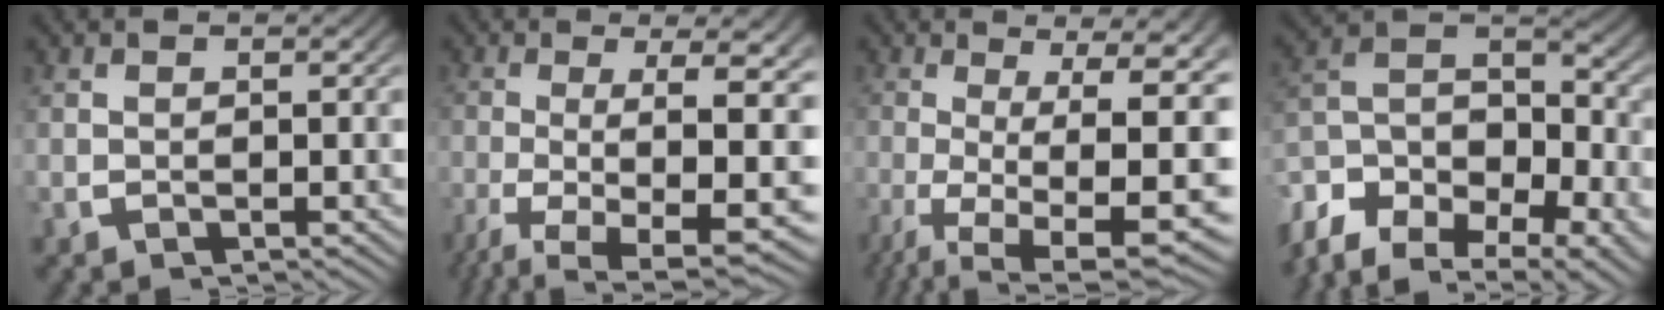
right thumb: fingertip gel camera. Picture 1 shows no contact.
{"total": 12.7, "force": [-5.0, 6.2, 9.9], "torque": [-0.170, -0.051, -0.050]}
{"total": 13.7, "force": [-3.7, 8.0, 10.5], "torque": [-0.177, -0.058, -0.031]}
{"total": 15.1, "force": [-6.2, 10.5, 8.9], "torque": [-0.181, -0.046, -0.095]}